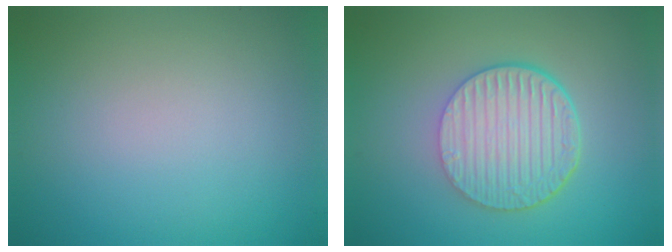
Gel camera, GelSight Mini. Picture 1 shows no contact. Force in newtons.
{"total": 6.7, "press": 4.5, "slide": 5.0}